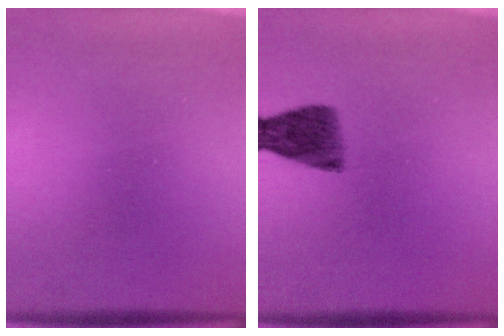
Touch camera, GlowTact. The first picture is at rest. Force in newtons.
{"total": 4.7}